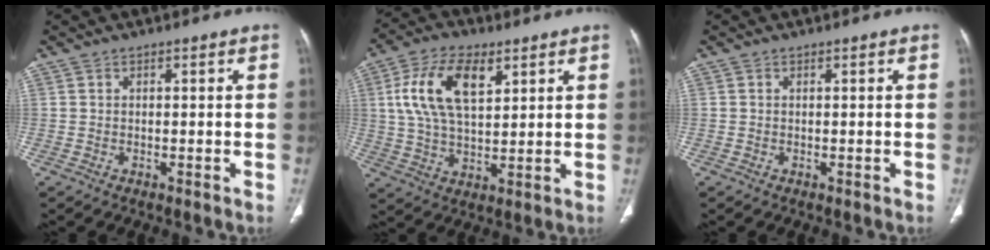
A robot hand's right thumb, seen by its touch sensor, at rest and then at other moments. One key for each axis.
{"total": 13.7, "fx": 4.8, "fy": 7.2, "fz": 10.6, "tx": -0.197, "ty": -0.005, "tz": 0.092}
{"total": 0.0}